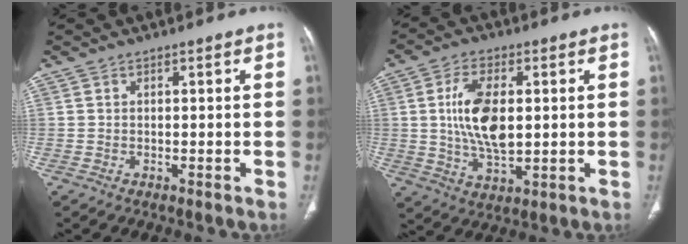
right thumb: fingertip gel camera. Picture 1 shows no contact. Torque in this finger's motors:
{"motor_torque": [1.69, 1.72, 1.12, -0.28, 0.11]}